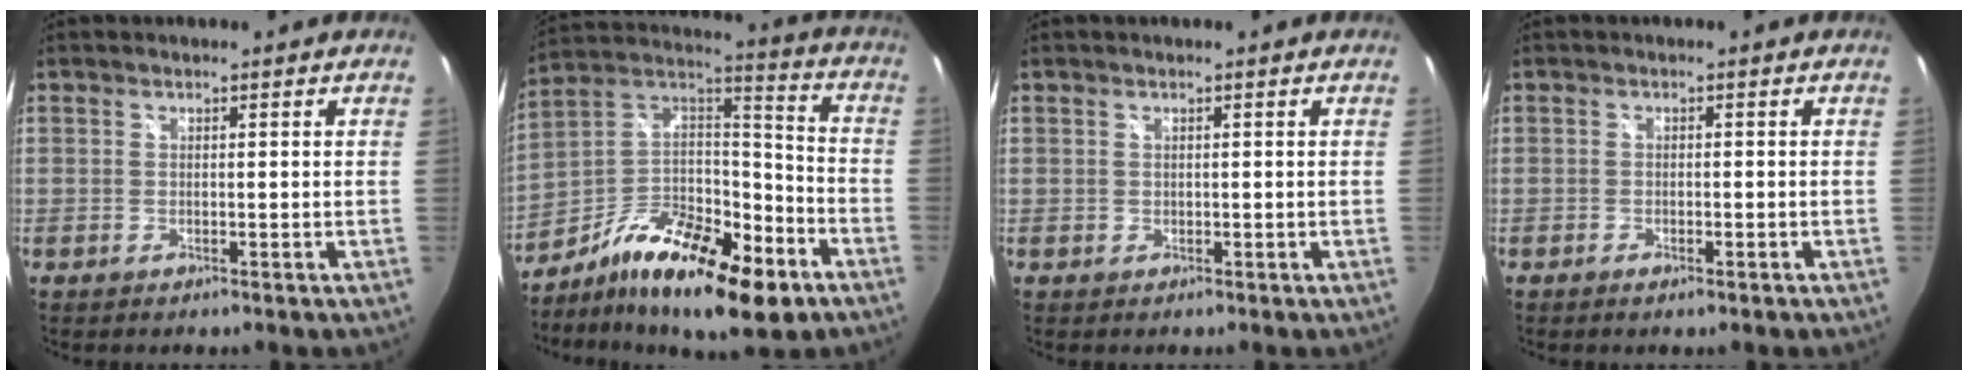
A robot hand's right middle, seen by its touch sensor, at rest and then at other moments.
{"total": 24.1, "force": [-13.5, 9.2, 17.7], "torque": [-0.311, -0.008, -0.229]}
{"total": 0.0}
{"total": 1.7, "force": [-1.2, 0.5, 1.1], "torque": [-0.022, -0.004, -0.021]}